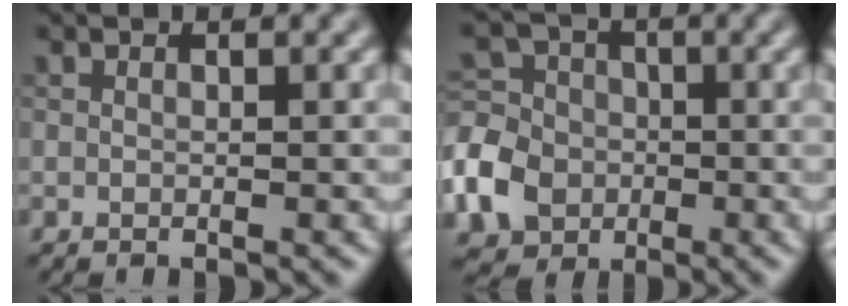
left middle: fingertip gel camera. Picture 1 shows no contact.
{"total": 6.3, "force": [-2.3, 5.2, 2.6], "torque": [-0.062, 0.007, -0.062]}